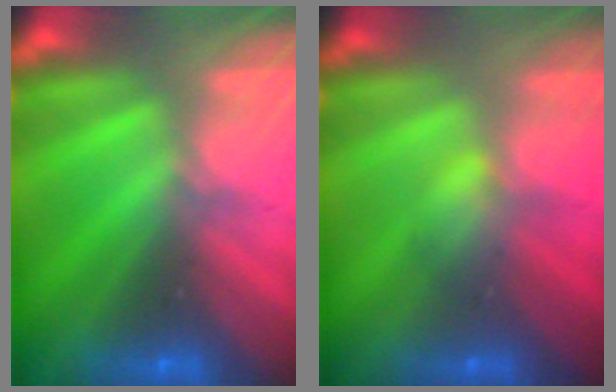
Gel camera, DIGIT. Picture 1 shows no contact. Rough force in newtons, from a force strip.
{"total": 2.7}